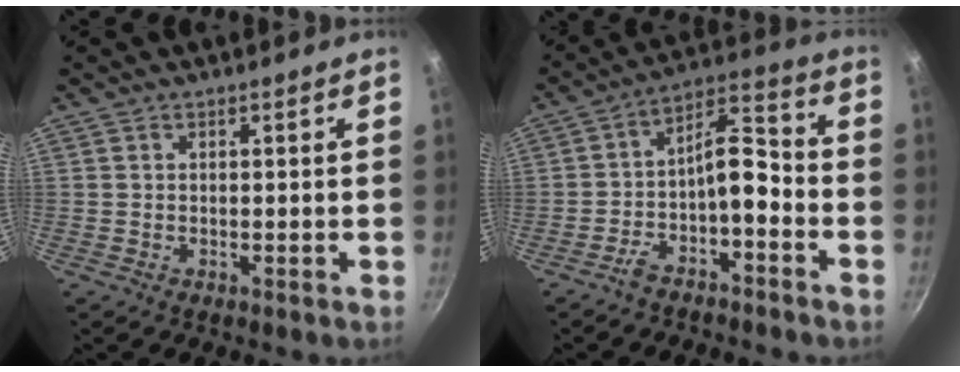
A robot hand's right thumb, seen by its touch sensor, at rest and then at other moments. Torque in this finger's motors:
{"motor_torque": [1.50, 1.17, 0.82, -0.68, 0.05]}